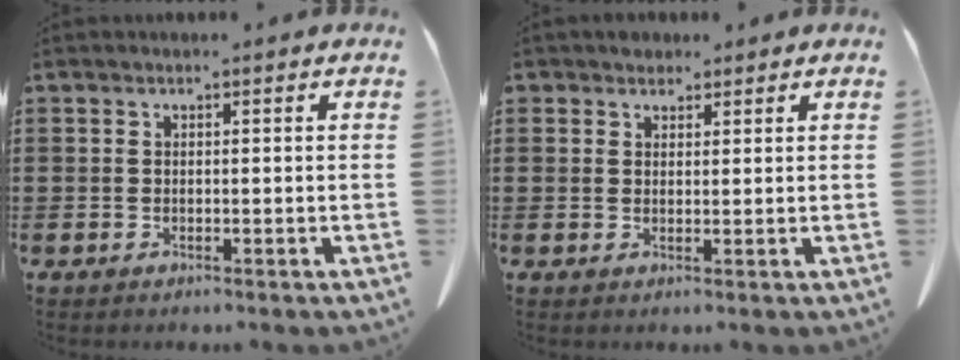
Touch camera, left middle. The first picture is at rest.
{"total": 1.9, "force": [1.7, 0.9, 0.2], "torque": [0.000, 0.002, 0.032]}